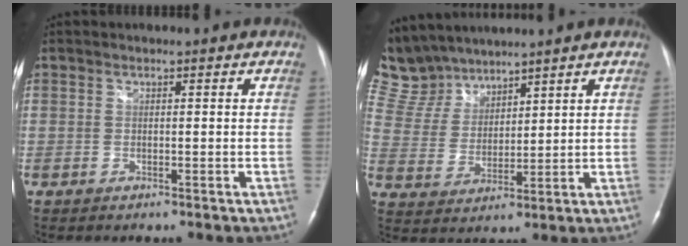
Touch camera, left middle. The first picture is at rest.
{"total": 11.0, "force": [10.2, 4.1, 1.4], "torque": [-0.047, 0.017, 0.219]}